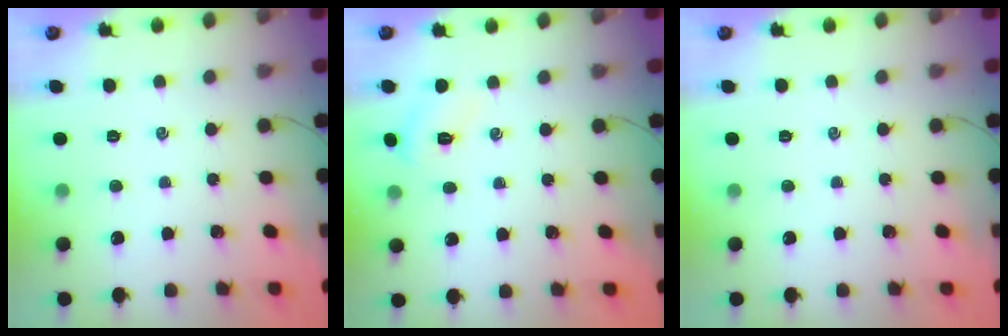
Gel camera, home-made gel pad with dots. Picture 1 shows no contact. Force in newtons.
{"total": 3.6, "press": 3.5, "slide": 0.9}
{"total": 0.0}